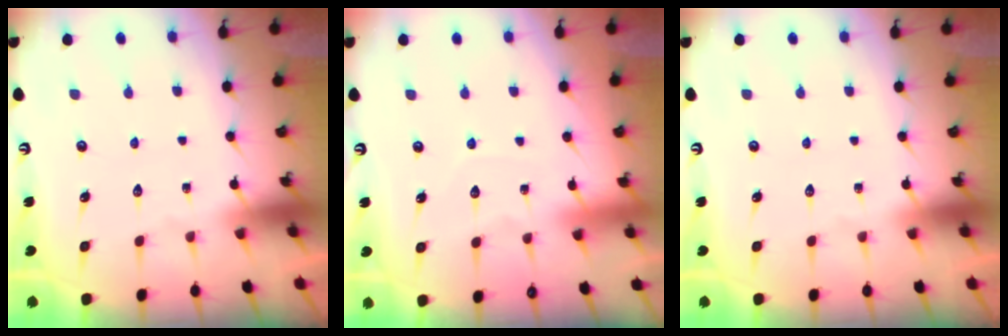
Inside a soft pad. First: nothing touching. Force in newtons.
{"total": 3.9, "press": 3.9, "slide": 0.3}
{"total": 0.0}